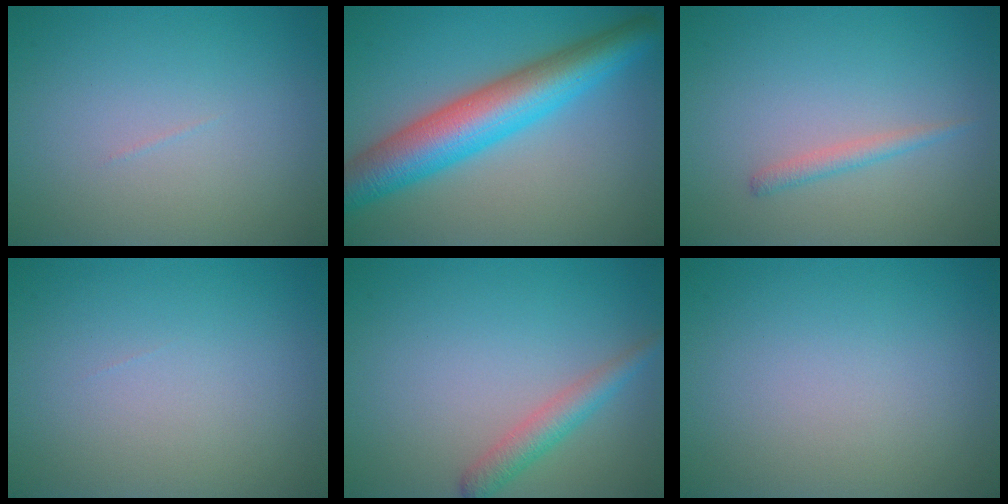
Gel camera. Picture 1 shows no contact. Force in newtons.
{"total": 8.6, "press": 8.6, "slide": 0.2}
{"total": 1.2, "press": 1.2, "slide": 0.1}
{"total": 0.0}
{"total": 2.5, "press": 2.5, "slide": 0.1}
{"total": 0.0}